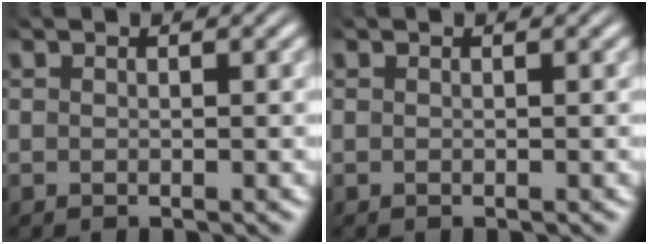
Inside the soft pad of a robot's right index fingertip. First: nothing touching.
{"total": 0.0}